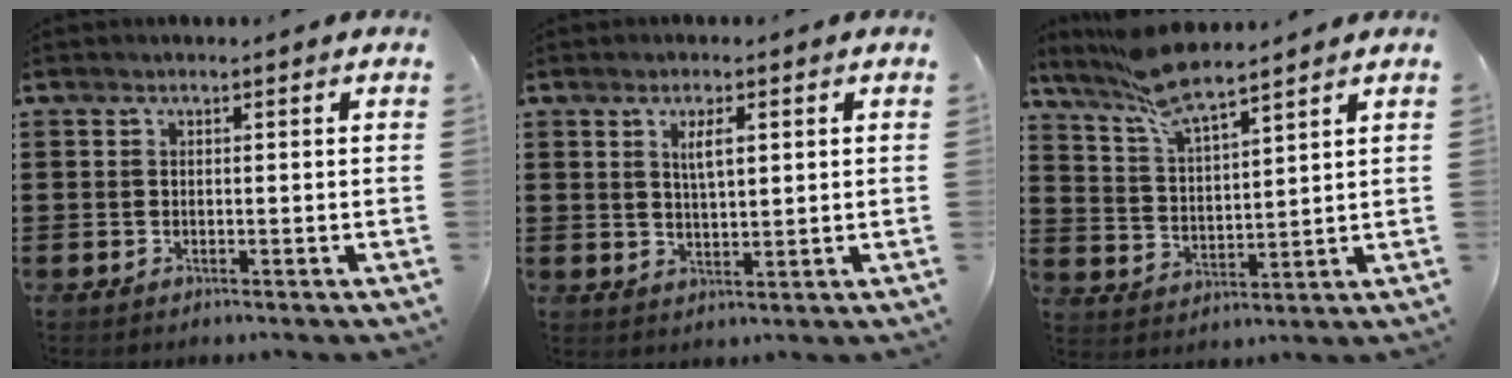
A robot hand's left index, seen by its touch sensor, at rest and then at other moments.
{"total": 3.4, "force": [1.3, 1.0, 3.0], "torque": [-0.053, 0.002, 0.018]}
{"total": 8.4, "force": [7.3, 1.5, 4.0], "torque": [-0.101, -0.023, 0.133]}